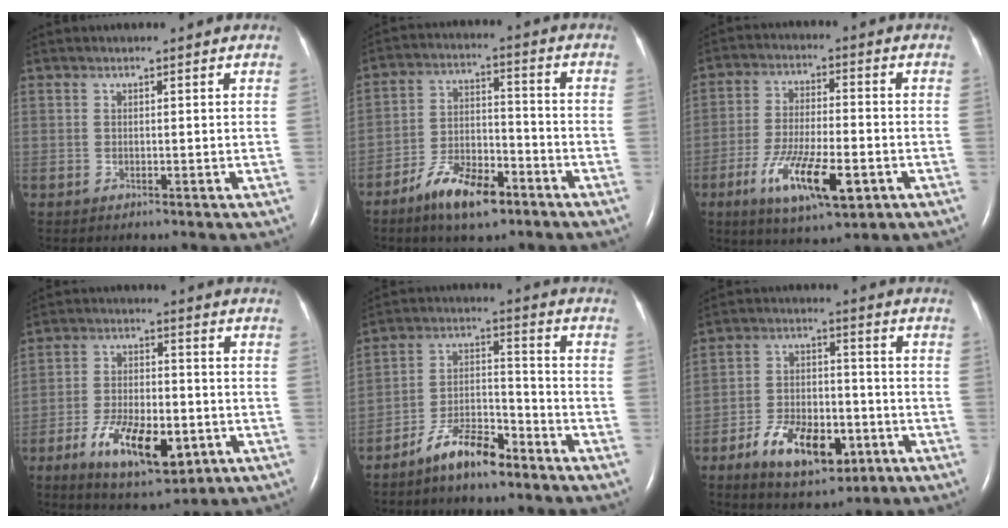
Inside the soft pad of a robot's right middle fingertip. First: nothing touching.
{"total": 10.3, "force": [-6.7, 3.7, 6.8], "torque": [-0.129, 0.000, -0.119]}
{"total": 12.1, "force": [-5.1, 3.1, 10.6], "torque": [-0.193, -0.017, -0.083]}
{"total": 12.6, "force": [-5.0, 5.2, 10.3], "torque": [-0.181, -0.008, -0.076]}
{"total": 8.8, "force": [-6.8, 2.5, 5.1], "torque": [-0.100, 0.002, -0.126]}
{"total": 12.0, "force": [-5.7, 5.9, 8.7], "torque": [-0.152, 0.004, -0.087]}